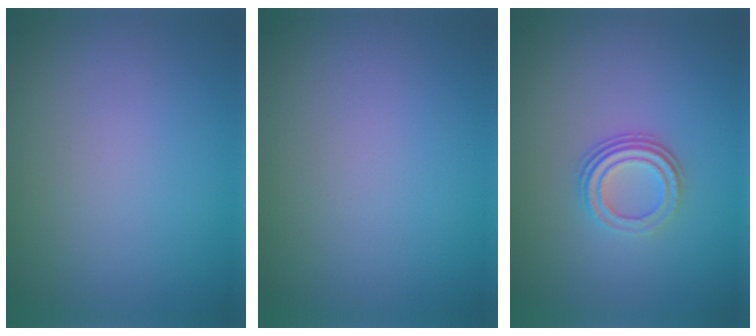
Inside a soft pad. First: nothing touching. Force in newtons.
{"total": 0.0}
{"total": 2.9, "press": 2.2, "slide": 2.0}